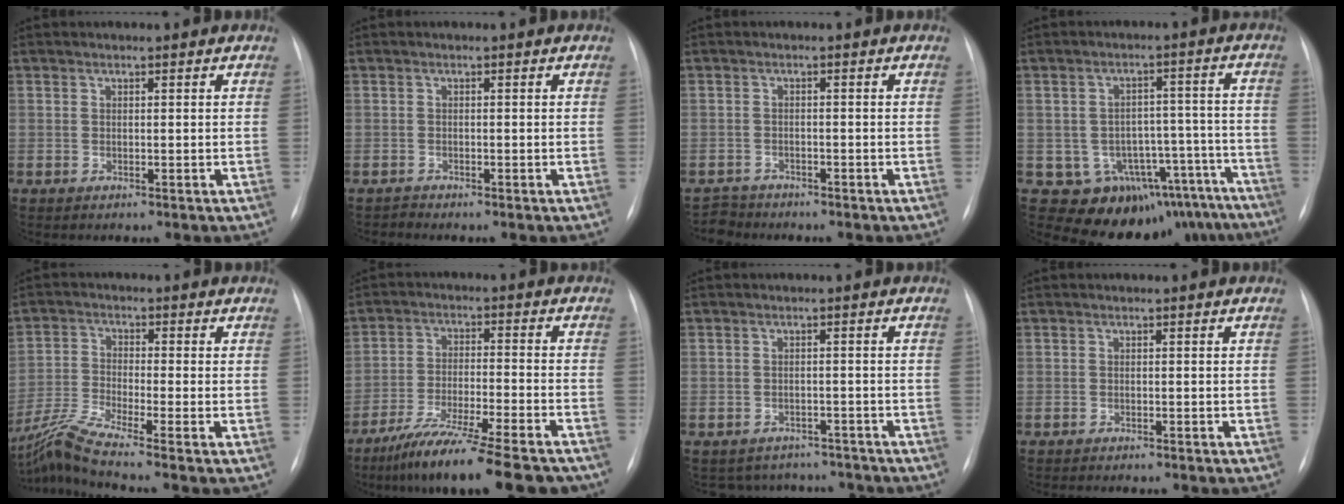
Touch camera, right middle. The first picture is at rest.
{"total": 0.6, "force": [-0.6, 0.0, -0.2], "torque": [0.000, -0.004, -0.012]}
{"total": 2.8, "force": [-2.5, 0.7, -1.1], "torque": [0.017, -0.006, -0.046]}
{"total": 15.0, "force": [-12.0, 8.7, 2.3], "torque": [-0.001, 0.063, -0.139]}
{"total": 7.9, "force": [-6.5, -2.1, 3.9], "torque": [-0.090, -0.024, -0.126]}
{"total": 16.9, "force": [-13.7, 1.3, 9.8], "torque": [-0.149, -0.026, -0.220]}
{"total": 7.3, "force": [-6.7, 2.9, 0.0], "torque": [0.005, 0.021, -0.078]}
{"total": 4.8, "force": [-4.2, 0.6, 2.2], "torque": [-0.021, -0.007, -0.051]}